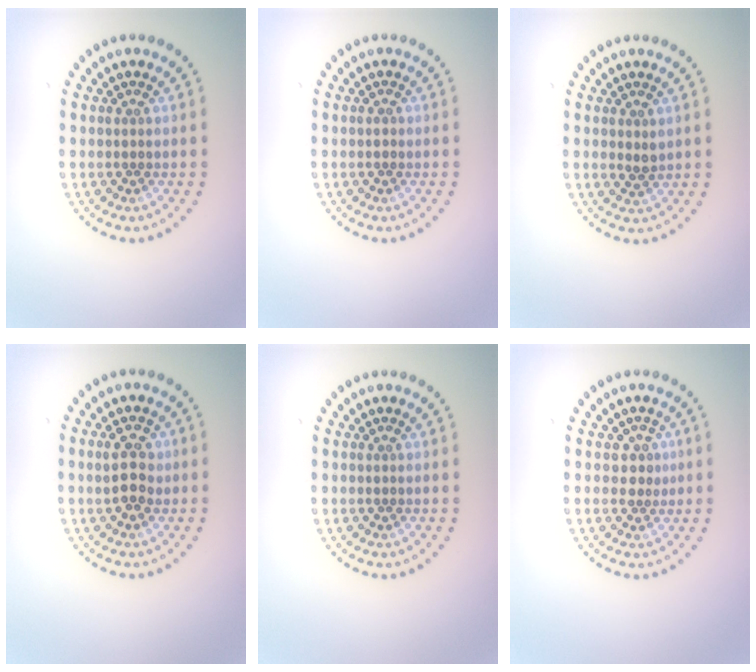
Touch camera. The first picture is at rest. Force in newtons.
{"total": 0.5, "press": 0.5, "slide": 0.1}
{"total": 0.9, "press": 0.8, "slide": 0.4}
{"total": 2.6, "press": 2.6, "slide": 0.3}
{"total": 0.0}
{"total": 1.4, "press": 1.2, "slide": 0.7}